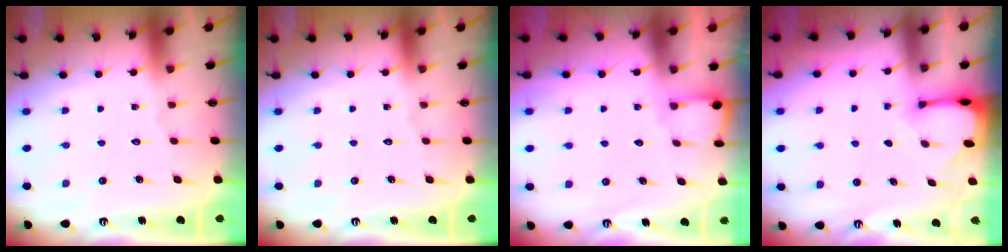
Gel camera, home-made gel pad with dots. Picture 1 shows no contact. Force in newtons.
{"total": 0.0}
{"total": 2.0, "press": 2.0, "slide": 0.2}
{"total": 2.7, "press": 2.7, "slide": 0.3}